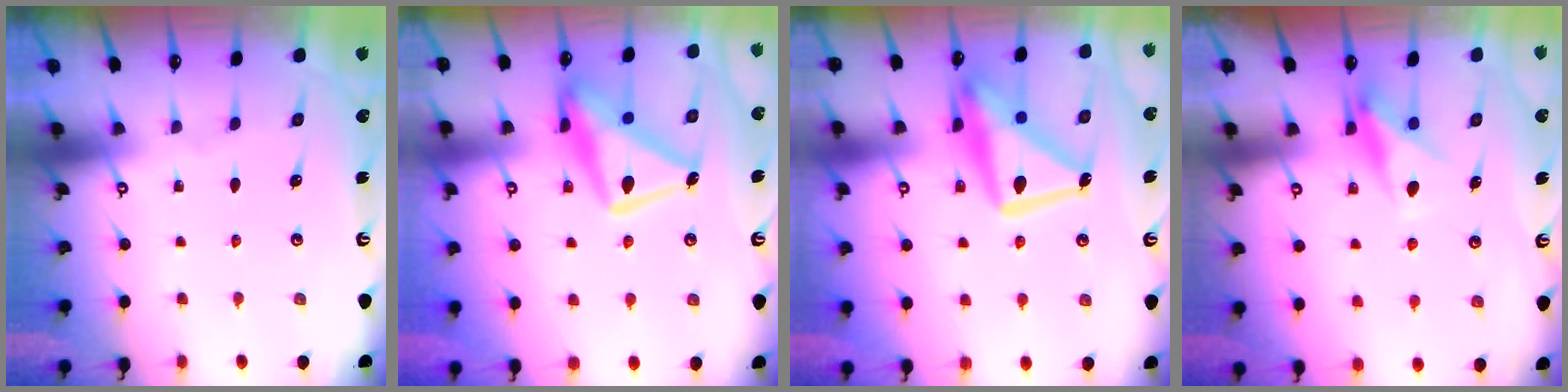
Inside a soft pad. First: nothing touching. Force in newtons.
{"total": 17.7, "press": 17.6, "slide": 1.7}
{"total": 17.7, "press": 17.6, "slide": 1.9}
{"total": 9.4, "press": 9.4, "slide": 0.7}